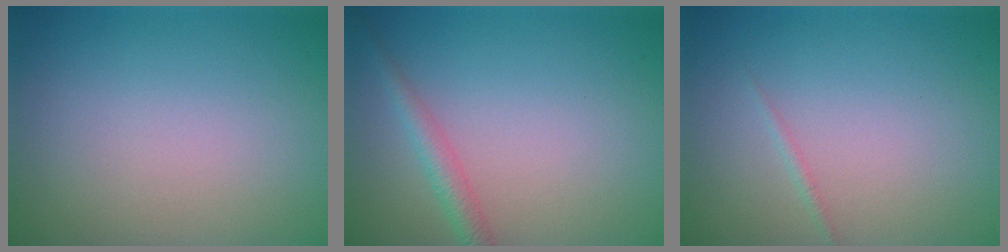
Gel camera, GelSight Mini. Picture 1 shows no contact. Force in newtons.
{"total": 2.1, "press": 2.1, "slide": 0.1}
{"total": 0.6, "press": 0.6, "slide": 0.1}